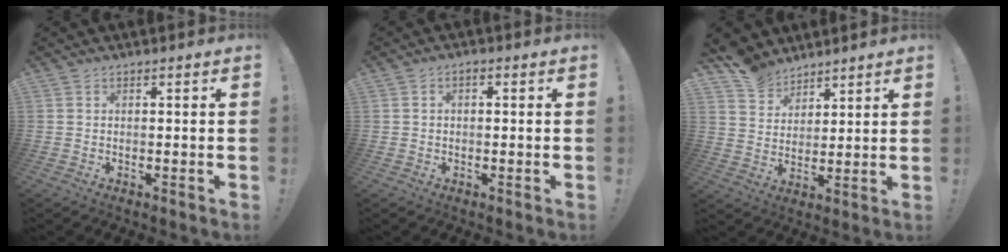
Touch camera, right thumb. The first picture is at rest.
{"total": 1.2, "force": [-0.7, 0.7, 0.7], "torque": [-0.016, 0.007, -0.012]}
{"total": 9.3, "force": [7.5, 5.3, 1.7], "torque": [-0.031, -0.056, 0.148]}